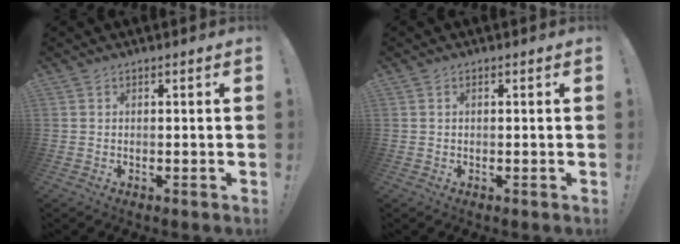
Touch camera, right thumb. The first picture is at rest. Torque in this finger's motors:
{"motor_torque": [0.07, -0.01, -0.03, 0.19, 0.06]}